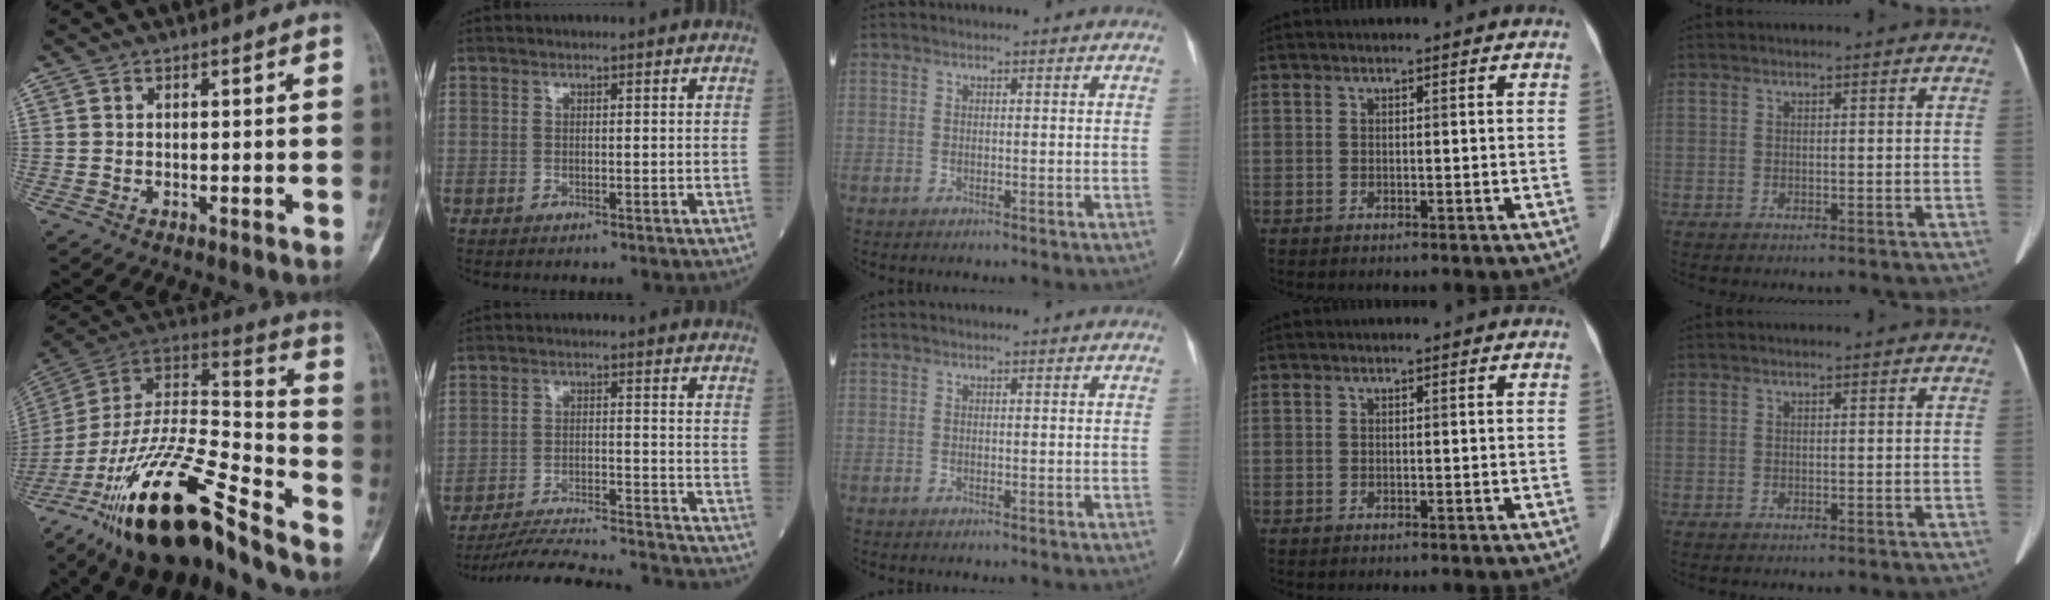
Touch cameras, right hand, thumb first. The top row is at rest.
{"thumb": {"total": 26.1, "force": [-18.0, 7.3, 17.4], "torque": [-0.320, 0.076, -0.316]}, "index": {"total": 17.9, "force": [-17.3, 0.1, 4.6], "torque": [-0.080, -0.017, -0.247]}}